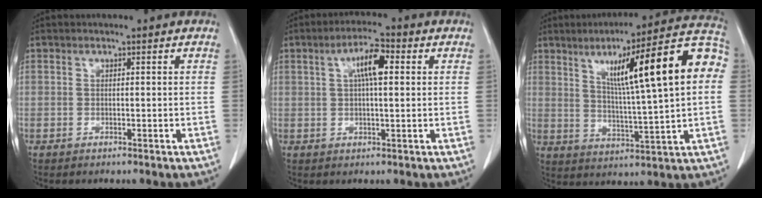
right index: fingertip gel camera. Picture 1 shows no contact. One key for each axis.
{"total": 5.9, "fx": 1.6, "fy": 1.3, "fz": 5.5, "tx": -0.101, "ty": 0.014, "tz": 0.027}
{"total": 19.3, "fx": 4.7, "fy": 1.2, "fz": 18.6, "tx": -0.261, "ty": 0.029, "tz": 0.062}